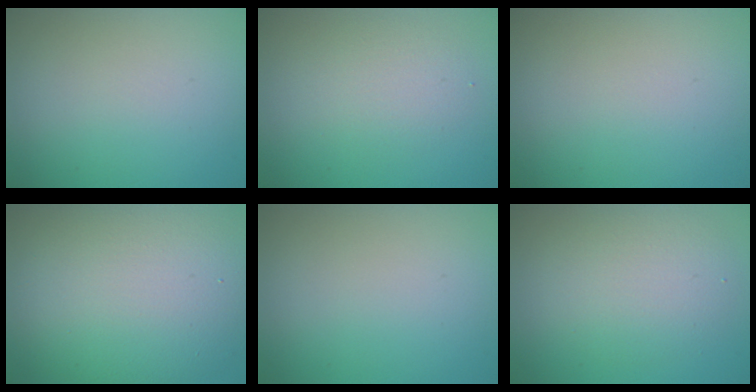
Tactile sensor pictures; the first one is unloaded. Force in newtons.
{"total": 2.5, "press": 2.5, "slide": 0.1}
{"total": 0.0}
{"total": 13.1, "press": 13.1, "slide": 0.6}
{"total": 0.0}
{"total": 4.3, "press": 4.3, "slide": 0.1}